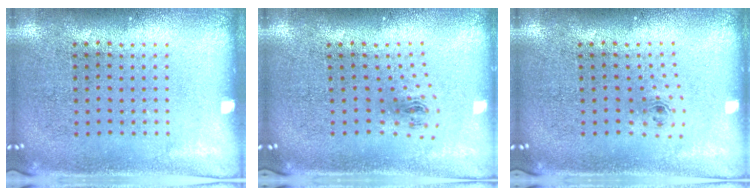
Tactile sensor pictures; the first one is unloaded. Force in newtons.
{"total": 1.0, "press": 0.4, "slide": 0.9}
{"total": 0.8, "press": 0.4, "slide": 0.7}